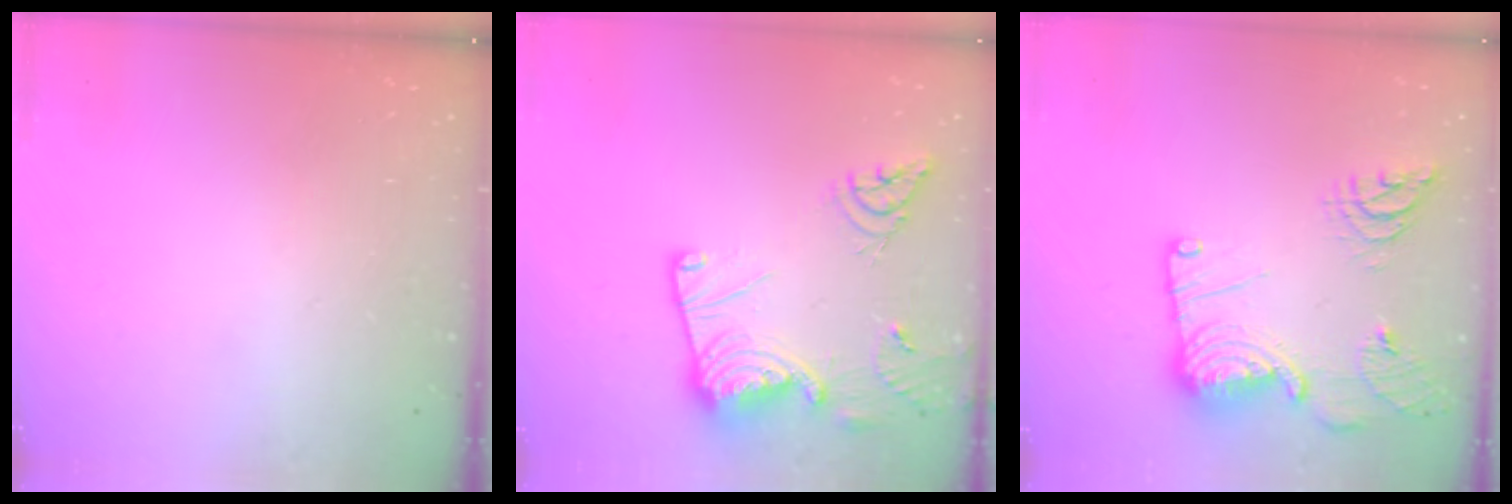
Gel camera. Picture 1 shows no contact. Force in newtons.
{"total": 18.1, "press": 18.0, "slide": 1.7}
{"total": 18.8, "press": 18.6, "slide": 2.3}